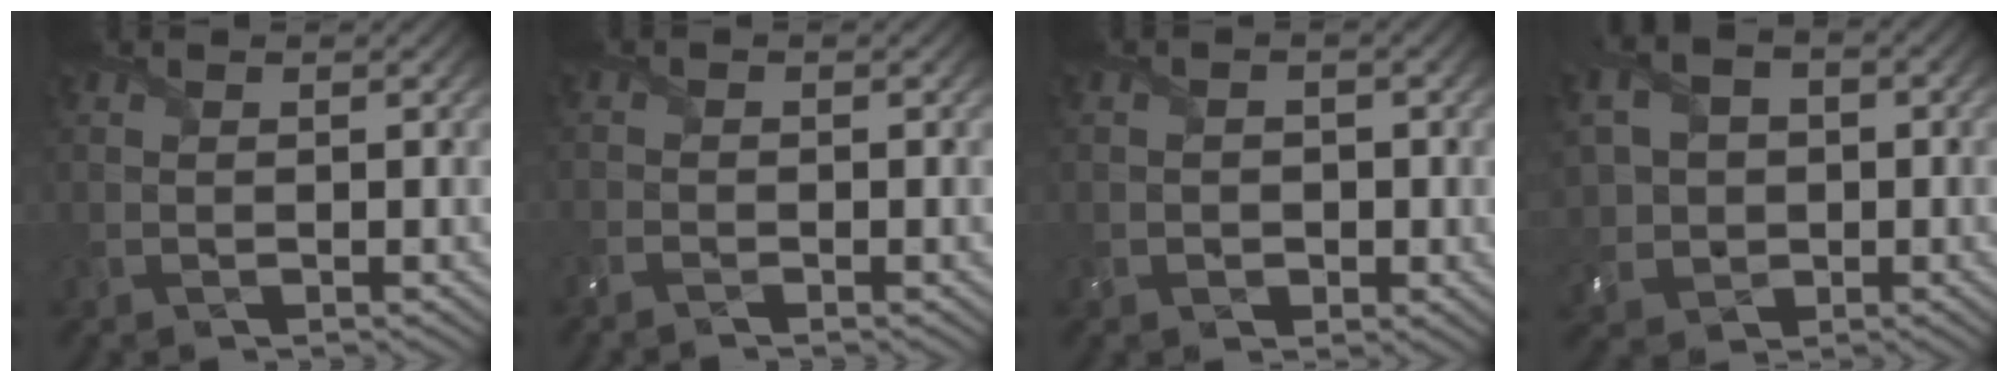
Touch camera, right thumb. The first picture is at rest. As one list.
[{"total": 2.0, "force": [-1.6, 0.7, 1.0], "torque": [-0.026, -0.006, -0.037]}, {"total": 1.8, "force": [-0.8, 1.6, 0.5], "torque": [-0.010, -0.005, -0.013]}, {"total": 7.4, "force": [0.4, 6.2, 3.9], "torque": [-0.119, 0.009, 0.007]}]